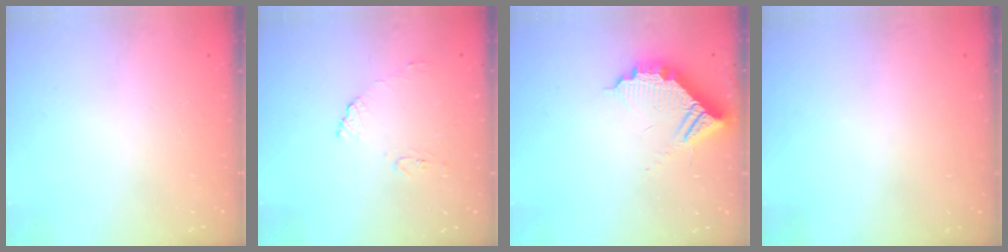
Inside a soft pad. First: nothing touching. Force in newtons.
{"total": 8.2, "press": 8.1, "slide": 0.8}
{"total": 10.5, "press": 10.4, "slide": 0.8}
{"total": 3.0, "press": 3.0, "slide": 0.1}